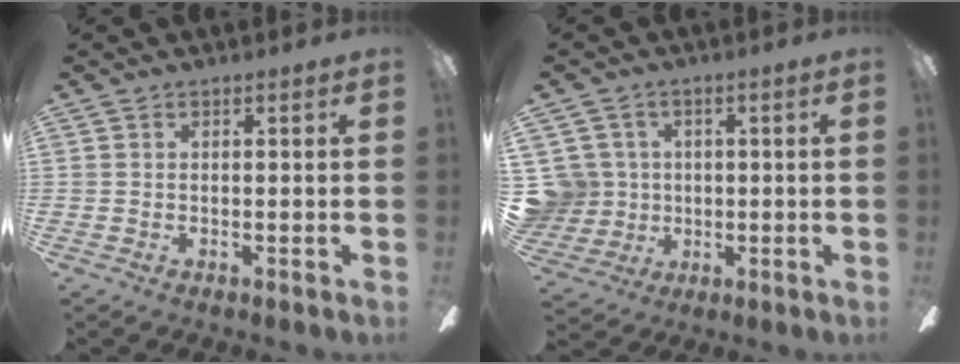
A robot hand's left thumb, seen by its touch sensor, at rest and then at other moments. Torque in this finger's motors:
{"motor_torque": [-0.21, 0.23, 0.06, -0.12, 0.00]}